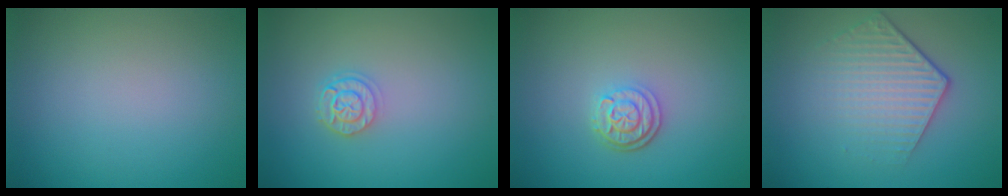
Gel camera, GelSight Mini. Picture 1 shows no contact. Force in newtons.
{"total": 2.4, "press": 2.0, "slide": 1.3}
{"total": 2.8, "press": 2.3, "slide": 1.6}
{"total": 4.4, "press": 3.2, "slide": 3.0}